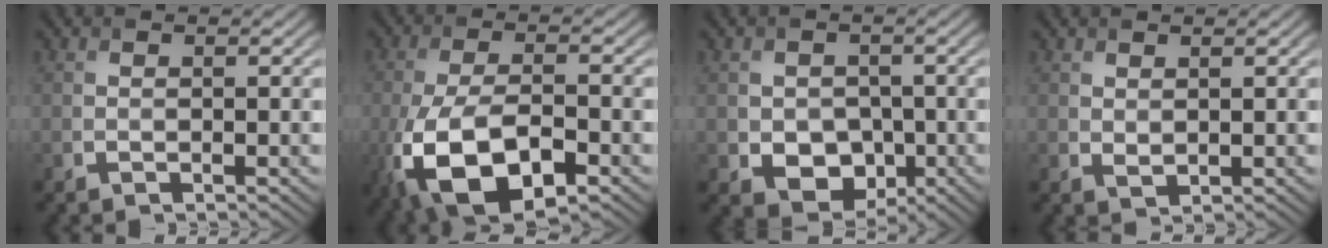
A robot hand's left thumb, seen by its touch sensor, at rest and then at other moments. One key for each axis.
{"total": 14.1, "fx": -5.9, "fy": 6.9, "fz": 10.8, "tx": -0.248, "ty": -0.044, "tz": -0.099}
{"total": 5.5, "fx": -1.1, "fy": 4.6, "fz": 2.7, "tx": -0.059, "ty": -0.016, "tz": -0.024}
{"total": 1.1, "fx": 0.8, "fy": 0.5, "fz": 0.5, "tx": -0.014, "ty": -0.004, "tz": 0.019}